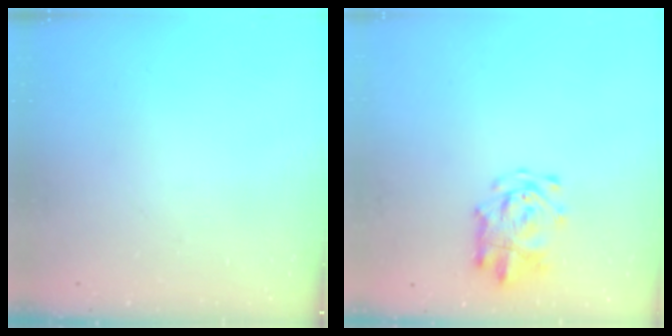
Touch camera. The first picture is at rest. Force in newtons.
{"total": 6.0, "press": 5.9, "slide": 1.3}